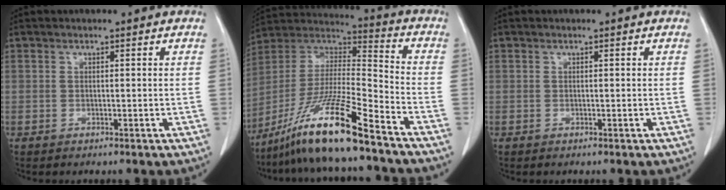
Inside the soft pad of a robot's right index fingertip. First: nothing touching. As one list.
[{"total": 17.2, "force": [-12.1, 0.2, 12.2], "torque": [-0.247, -0.016, -0.225]}, {"total": 0.0}]